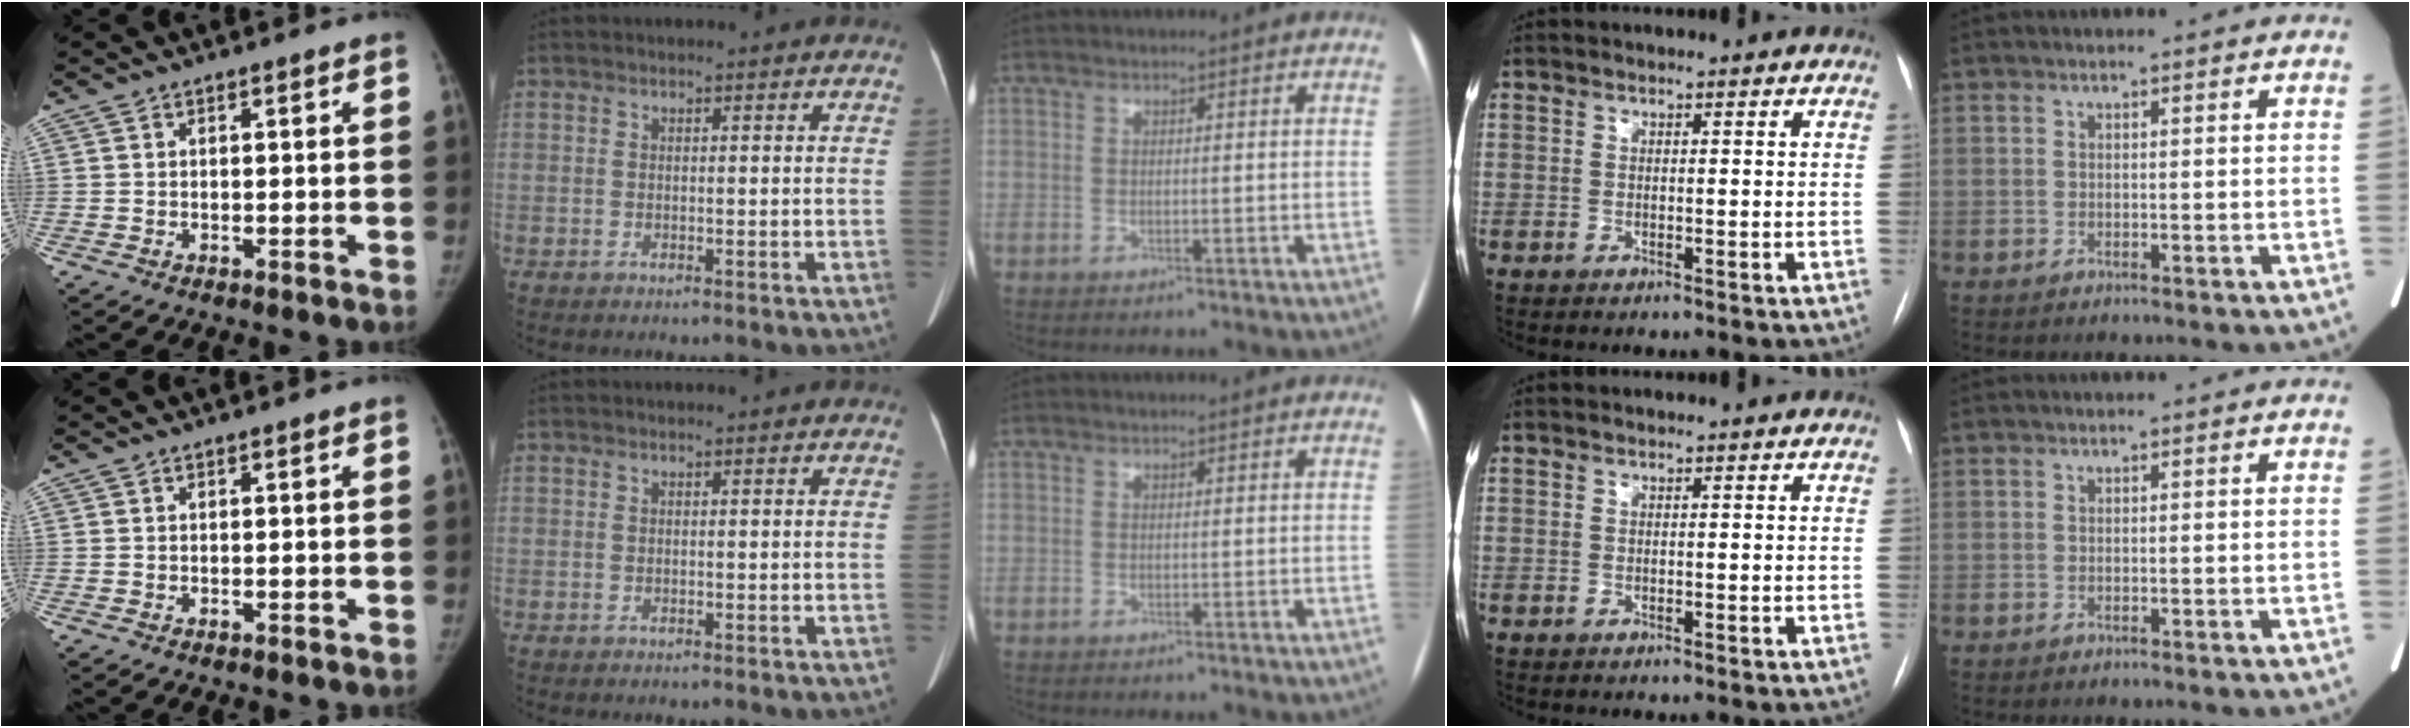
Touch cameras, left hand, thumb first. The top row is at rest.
{}